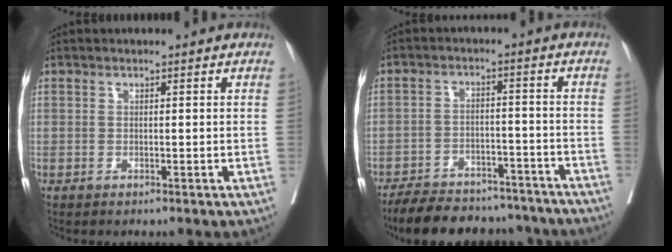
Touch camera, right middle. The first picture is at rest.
{"total": 17.6, "force": [-15.6, 5.6, 5.8], "torque": [-0.114, 0.002, -0.215]}